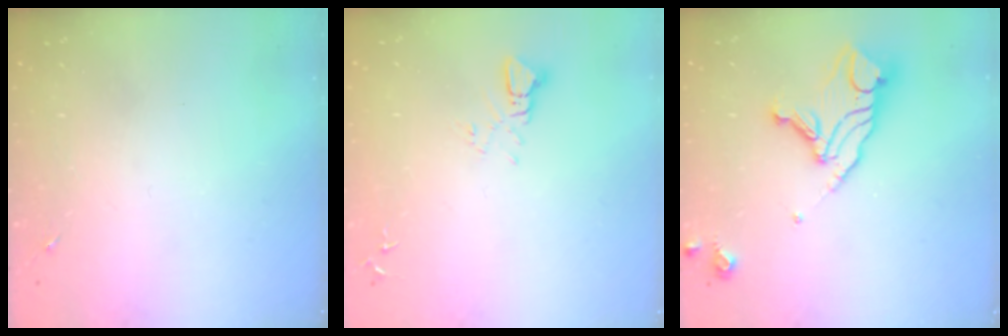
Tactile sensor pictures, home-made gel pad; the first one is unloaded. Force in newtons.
{"total": 3.3, "press": 3.3, "slide": 0.2}
{"total": 14.3, "press": 14.3, "slide": 1.0}